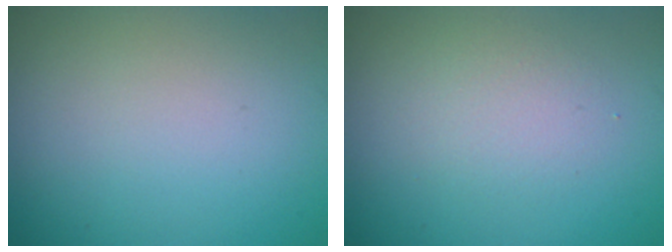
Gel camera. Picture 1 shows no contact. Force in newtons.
{"total": 2.0, "press": 2.0, "slide": 0.1}